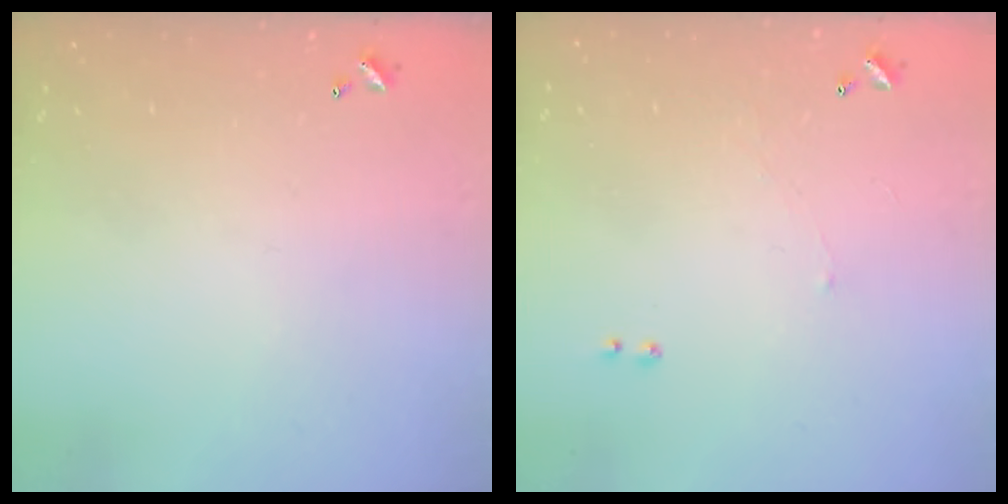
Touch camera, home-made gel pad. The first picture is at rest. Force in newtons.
{"total": 1.2, "press": 1.0, "slide": 0.6}